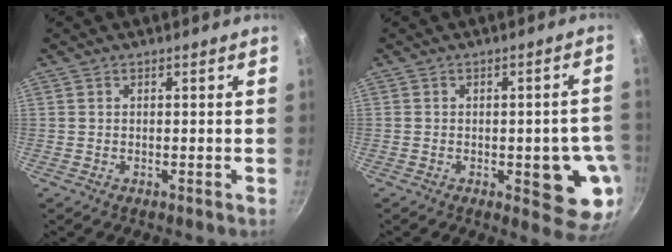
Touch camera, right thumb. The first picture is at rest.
{"total": 9.7, "force": [-2.3, 4.2, 8.4], "torque": [-0.055, 0.003, -0.028]}